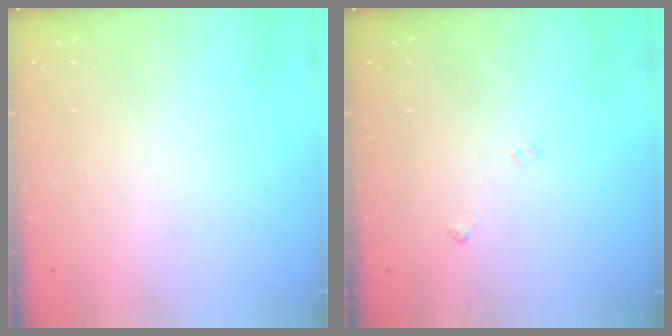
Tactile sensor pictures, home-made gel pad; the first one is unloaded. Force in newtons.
{"total": 3.7, "press": 3.7, "slide": 0.6}